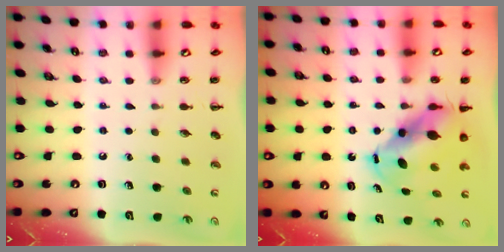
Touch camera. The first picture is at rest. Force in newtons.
{"total": 7.6, "press": 7.3, "slide": 2.2}